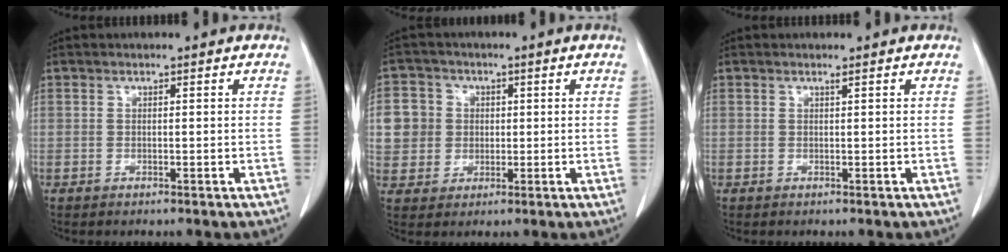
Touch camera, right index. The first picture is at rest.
{"total": 8.9, "force": [1.3, 8.3, 2.9], "torque": [-0.081, 0.023, 0.032]}
{"total": 0.0}